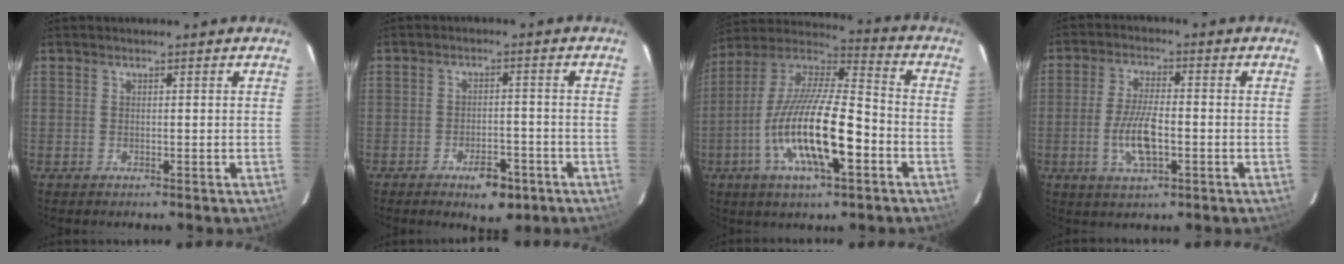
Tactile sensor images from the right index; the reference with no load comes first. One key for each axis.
{"total": 6.5, "fx": -4.1, "fy": 3.1, "fz": 4.0, "tx": -0.065, "ty": 0.007, "tz": -0.049}
{"total": 19.7, "fx": -6.8, "fy": 5.6, "fz": 17.6, "tx": -0.338, "ty": -0.020, "tz": -0.132}
{"total": 8.2, "fx": -2.2, "fy": 3.0, "fz": 7.3, "tx": -0.151, "ty": -0.004, "tz": -0.042}